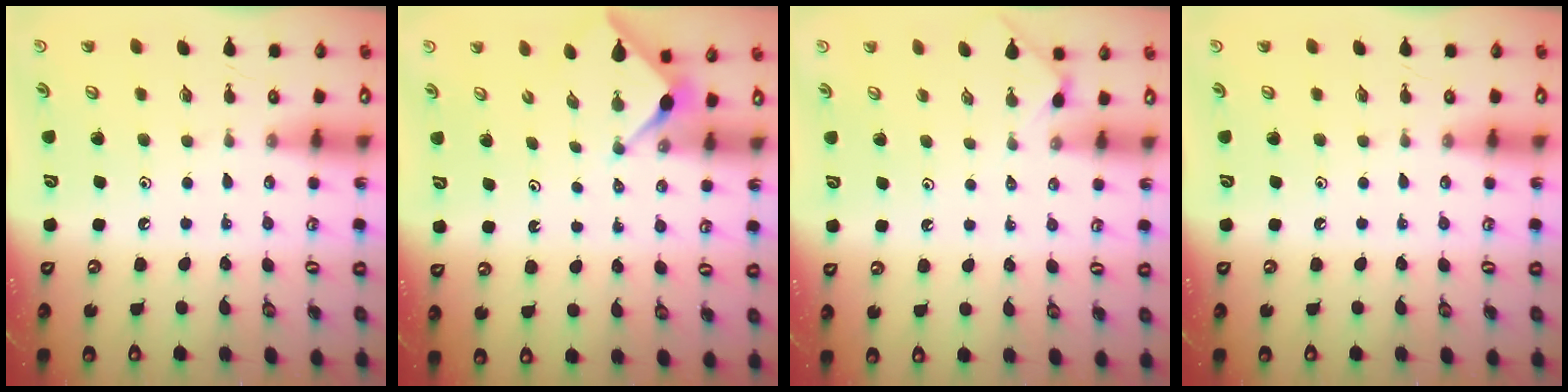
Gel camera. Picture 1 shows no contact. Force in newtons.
{"total": 2.9, "press": 2.8, "slide": 0.3}
{"total": 2.3, "press": 2.3, "slide": 0.3}
{"total": 0.0}